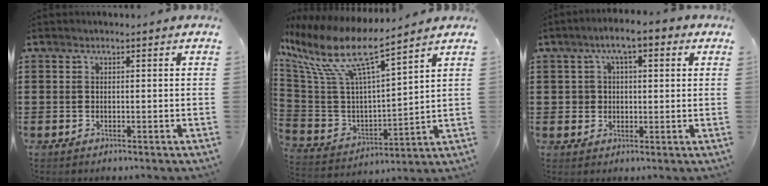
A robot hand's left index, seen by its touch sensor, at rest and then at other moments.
{"total": 12.8, "force": [8.2, 3.1, 9.3], "torque": [-0.214, -0.048, 0.137]}
{"total": 5.5, "force": [3.0, 2.9, 3.6], "torque": [-0.083, 0.008, 0.050]}